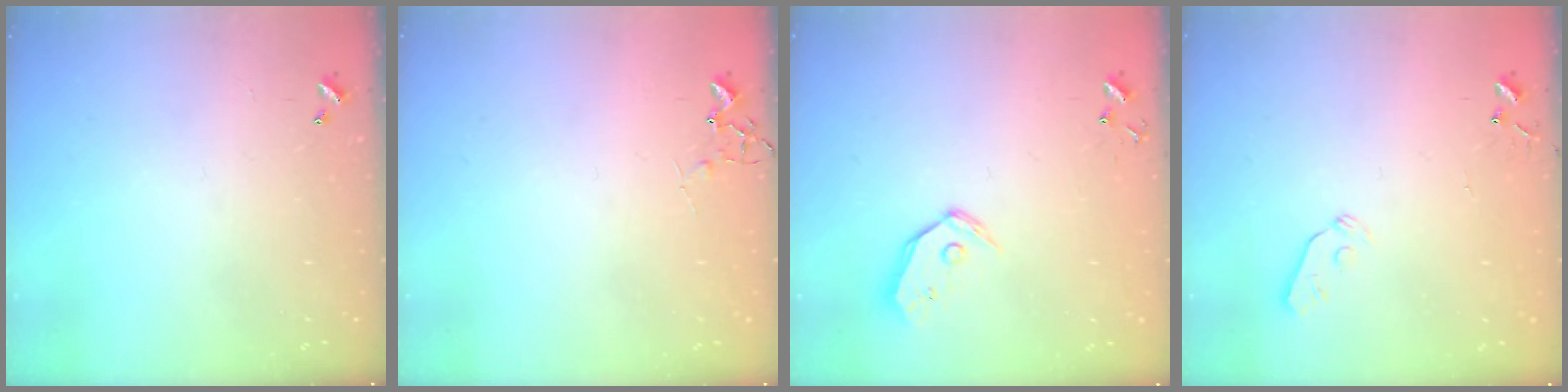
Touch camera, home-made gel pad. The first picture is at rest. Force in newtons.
{"total": 5.4, "press": 5.3, "slide": 0.8}
{"total": 8.7, "press": 8.6, "slide": 1.3}
{"total": 4.1, "press": 4.0, "slide": 0.6}